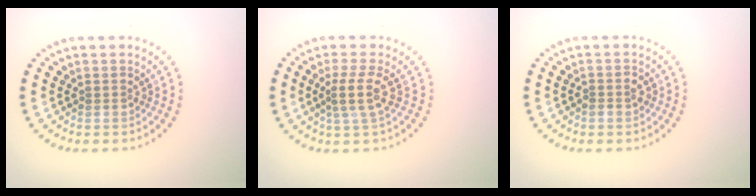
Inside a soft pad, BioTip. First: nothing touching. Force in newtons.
{"total": 2.6, "press": 2.0, "slide": 1.7}
{"total": 1.2, "press": 1.1, "slide": 0.6}